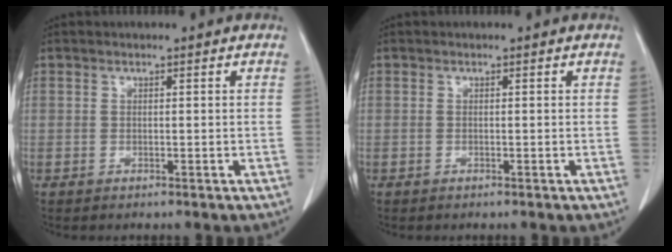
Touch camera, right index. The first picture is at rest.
{"total": 0.0}